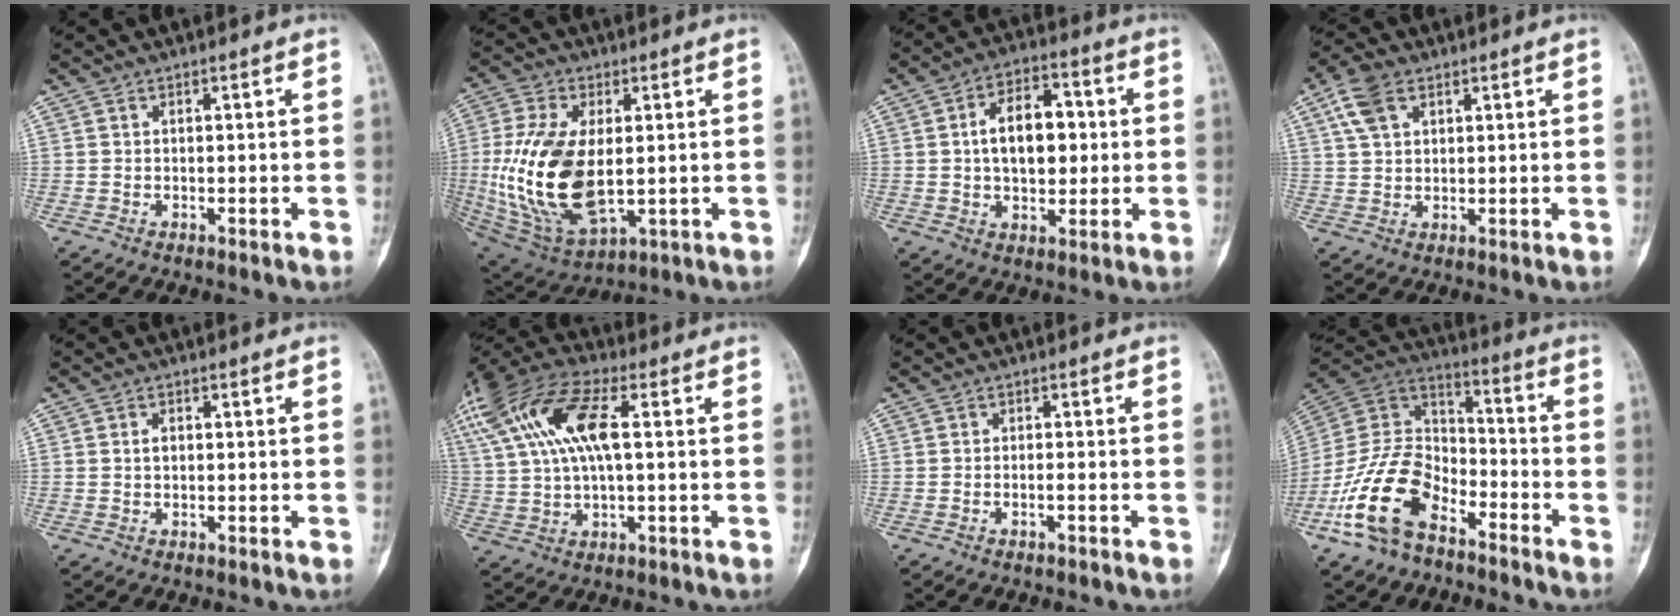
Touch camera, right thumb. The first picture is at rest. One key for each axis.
{"total": 20.0, "fx": -0.1, "fy": 10.6, "fz": 16.9, "tx": -0.351, "ty": -0.014, "tz": 0.016}
{"total": 12.1, "fx": 1.2, "fy": 7.3, "fz": 9.5, "tx": -0.124, "ty": 0.014, "tz": 0.018}
{"total": 6.7, "fx": 3.2, "fy": 3.9, "fz": 4.4, "tx": -0.085, "ty": 0.006, "tz": 0.064}
{"total": 1.4, "fx": 0.2, "fy": 0.9, "fz": 1.1, "tx": -0.019, "ty": 0.004, "tz": 0.002}
{"total": 21.0, "fx": 5.8, "fy": 9.1, "fz": 18.0, "tx": -0.409, "ty": 0.034, "tz": 0.103}
{"total": 1.0, "fx": -0.7, "fy": 0.2, "fz": 0.8, "tx": -0.015, "ty": 0.010, "tz": -0.012}
{"total": 17.9, "fx": -10.1, "fy": 10.1, "fz": 10.9, "tx": -0.202, "ty": 0.073, "tz": -0.198}